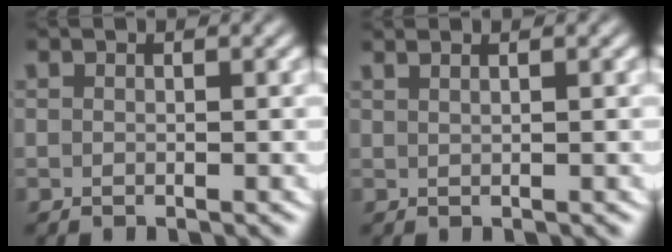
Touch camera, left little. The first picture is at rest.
{"total": 1.7, "force": [1.3, -0.1, 1.0], "torque": [-0.012, 0.006, 0.023]}